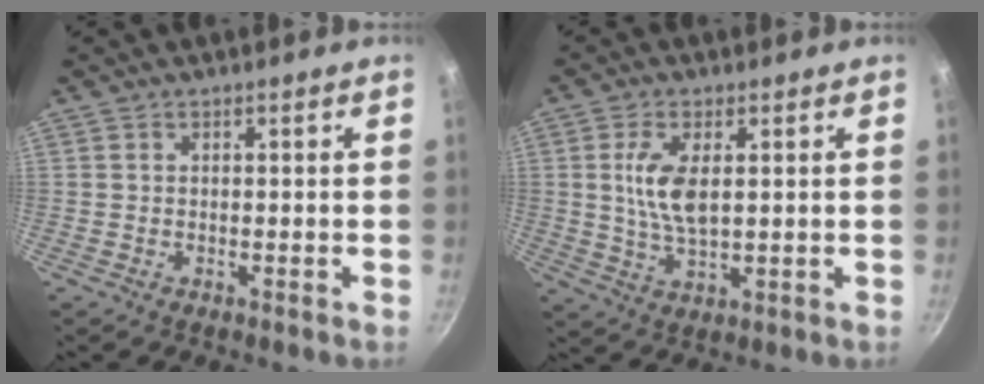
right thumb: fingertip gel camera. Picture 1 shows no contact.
{"total": 8.0, "force": [1.5, 3.7, 6.9], "torque": [-0.130, -0.009, 0.032]}